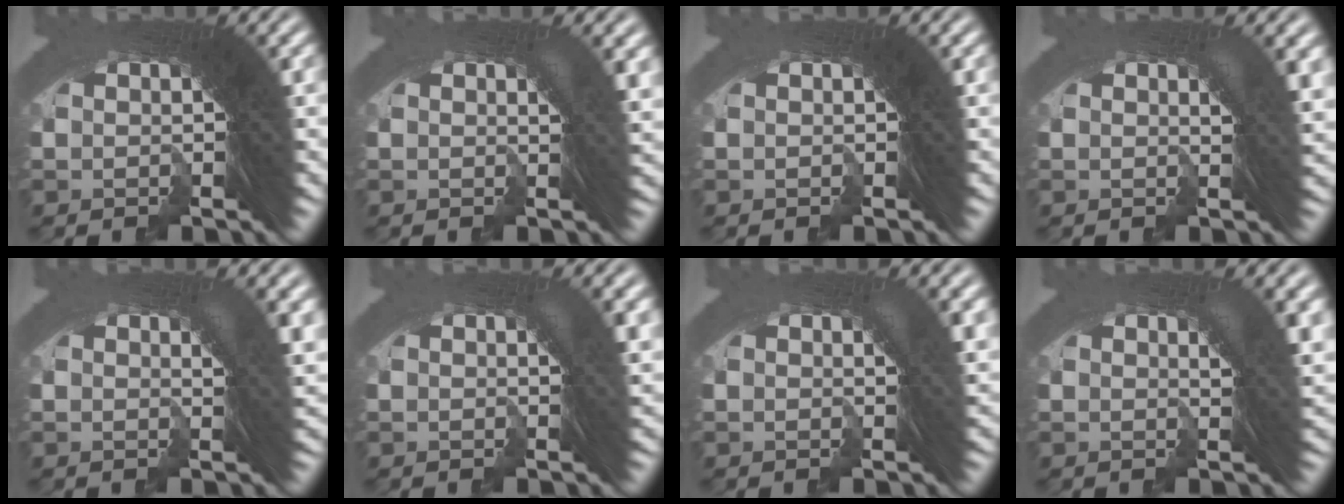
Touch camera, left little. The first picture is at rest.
{"total": 0.9, "force": [0.2, -0.1, 0.8], "torque": [-0.017, -0.003, 0.004]}
{"total": 0.0}
{"total": 1.3, "force": [0.4, 0.0, 1.2], "torque": [-0.021, -0.001, 0.006]}
{"total": 1.6, "force": [0.6, 0.1, 1.5], "torque": [-0.022, -0.001, 0.007]}
{"total": 0.9, "force": [0.2, -0.1, 0.9], "torque": [-0.015, 0.002, 0.002]}
{"total": 0.6, "force": [0.1, -0.2, 0.6], "torque": [-0.014, -0.003, 0.003]}
{"total": 1.9, "force": [0.7, 0.2, 1.8], "torque": [-0.028, -0.001, 0.010]}